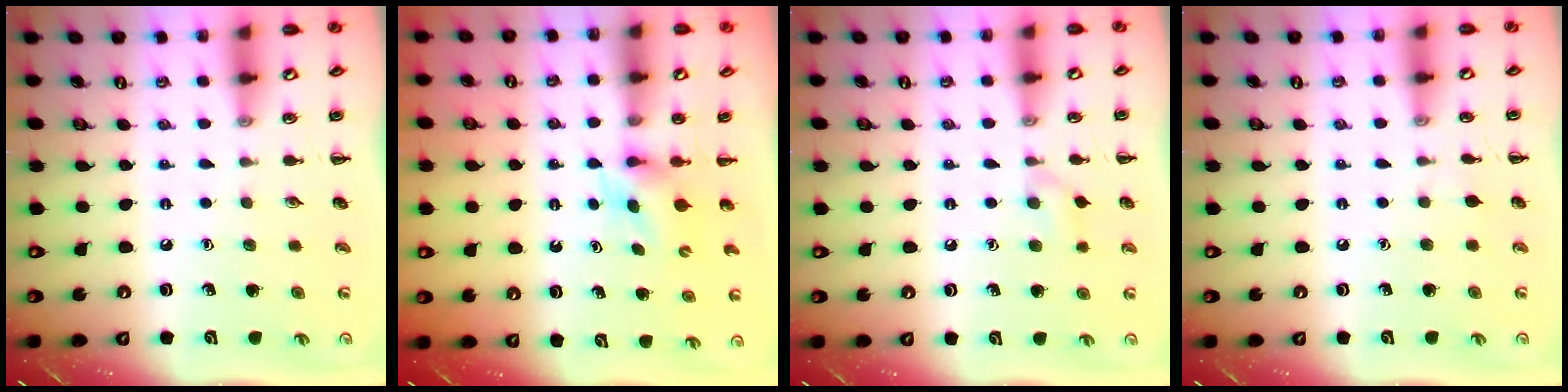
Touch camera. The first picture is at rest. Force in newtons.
{"total": 3.5, "press": 3.3, "slide": 1.2}
{"total": 6.0, "press": 5.6, "slide": 2.2}
{"total": 3.8, "press": 3.6, "slide": 1.3}